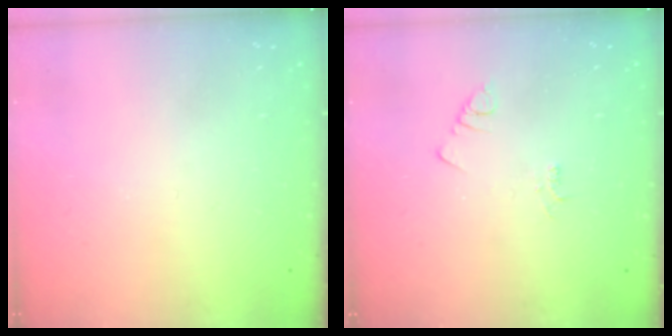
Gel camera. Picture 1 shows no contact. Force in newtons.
{"total": 1.9, "press": 1.9, "slide": 0.3}